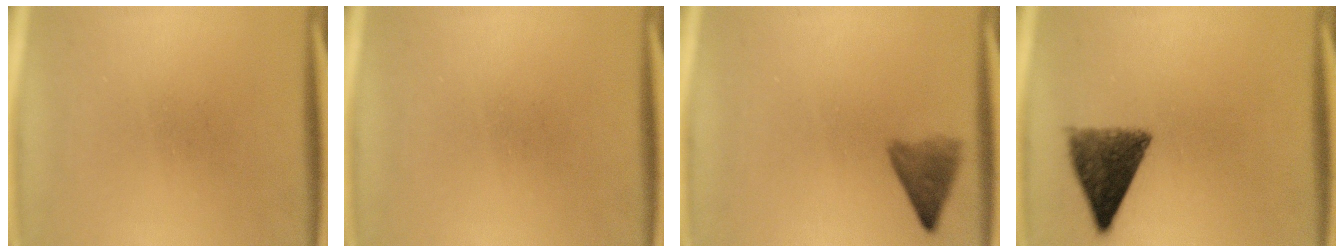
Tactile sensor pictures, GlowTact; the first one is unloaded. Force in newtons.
{"total": 0.0}
{"total": 3.8}
{"total": 8.8}